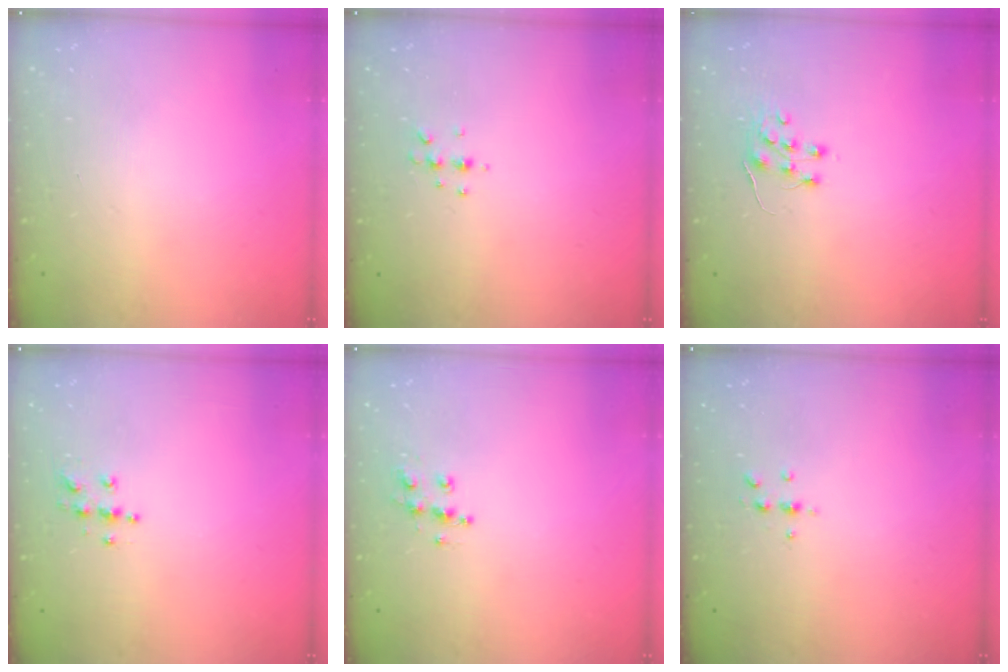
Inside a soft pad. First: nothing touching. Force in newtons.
{"total": 4.5, "press": 4.4, "slide": 0.8}
{"total": 7.1, "press": 7.1, "slide": 0.6}
{"total": 4.9, "press": 4.9, "slide": 0.2}
{"total": 7.3, "press": 7.3, "slide": 0.1}
{"total": 4.2, "press": 4.1, "slide": 0.5}